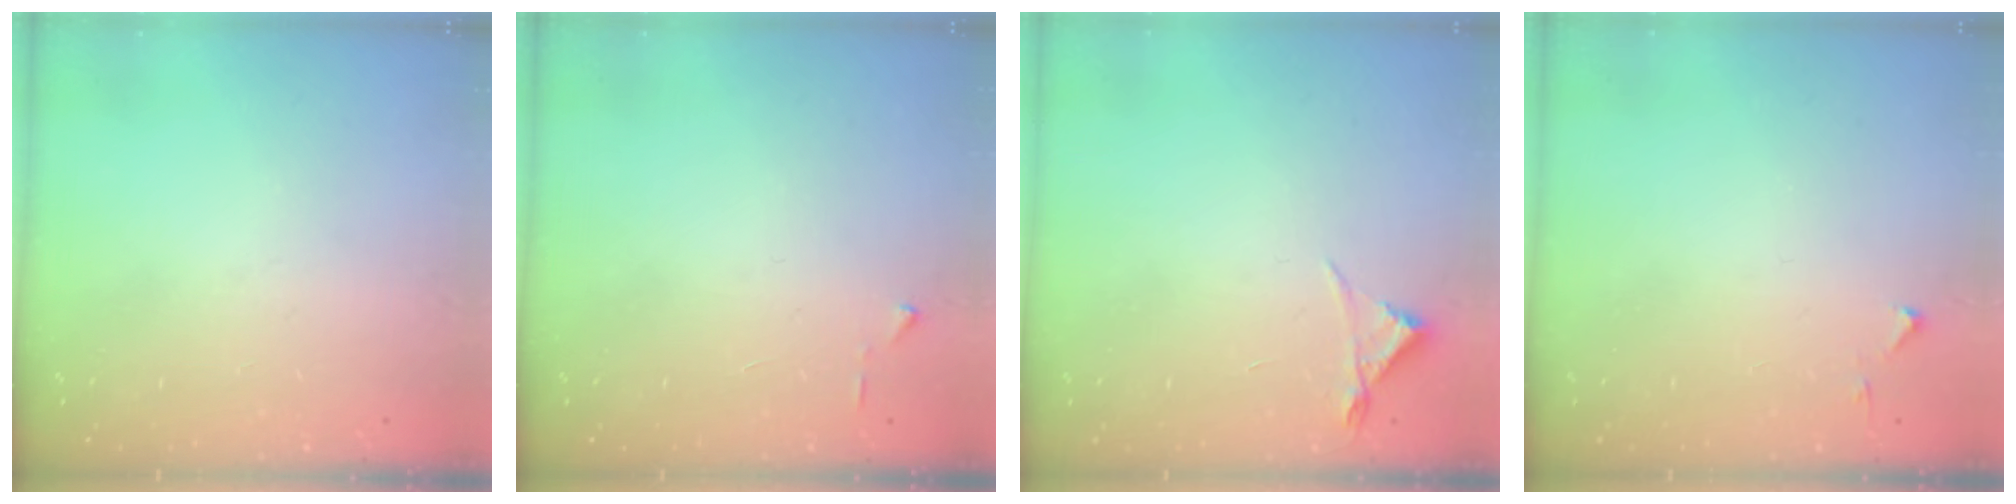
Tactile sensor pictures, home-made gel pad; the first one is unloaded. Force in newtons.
{"total": 3.0, "press": 2.9, "slide": 0.4}
{"total": 3.0, "press": 2.9, "slide": 0.5}
{"total": 3.1, "press": 3.1, "slide": 0.5}